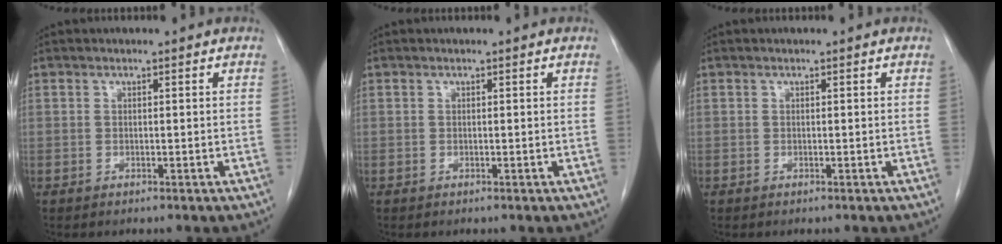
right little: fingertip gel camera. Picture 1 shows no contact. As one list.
[{"total": 0.0}, {"total": 0.0}]